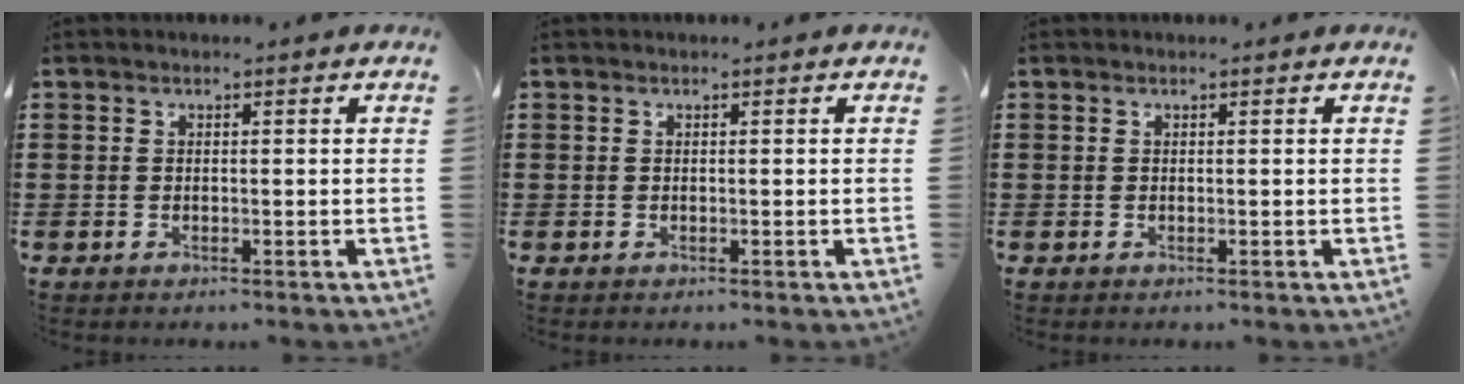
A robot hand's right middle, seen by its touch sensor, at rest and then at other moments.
{"total": 0.0}
{"total": 0.0}